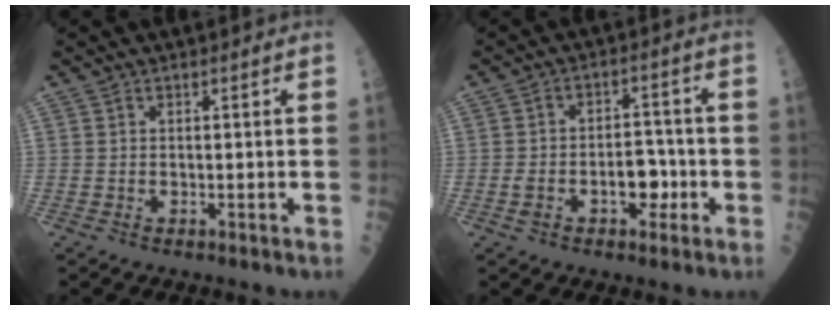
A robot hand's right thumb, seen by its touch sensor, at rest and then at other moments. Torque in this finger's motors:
{"motor_torque": [1.09, 0.93, 0.79, -0.16, 0.01]}